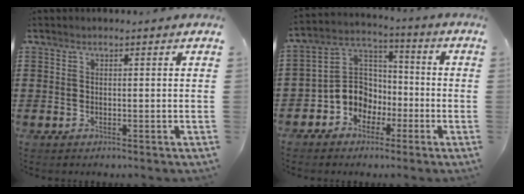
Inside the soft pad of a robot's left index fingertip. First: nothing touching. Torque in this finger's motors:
{"motor_torque": [1.13, 1.01, 0.51, 0.08]}